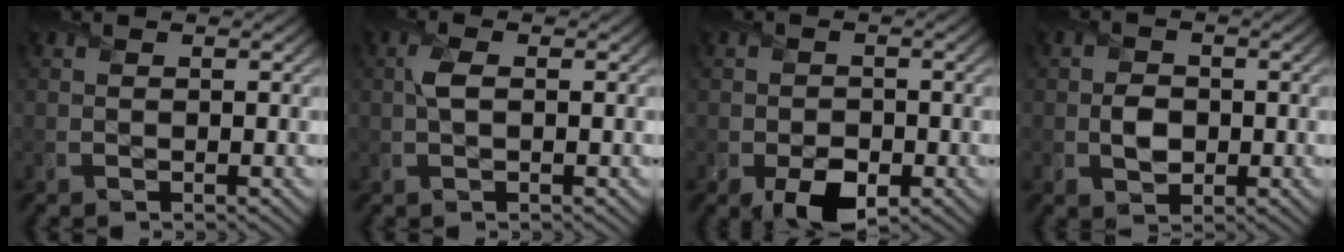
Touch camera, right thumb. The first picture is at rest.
{"total": 2.0, "force": [0.2, 0.8, 1.8], "torque": [-0.045, 0.005, 0.001]}
{"total": 4.3, "force": [-1.9, 2.9, 2.5], "torque": [-0.040, -0.014, -0.034]}
{"total": 2.6, "force": [-0.2, 2.2, 1.3], "torque": [-0.025, -0.004, -0.009]}